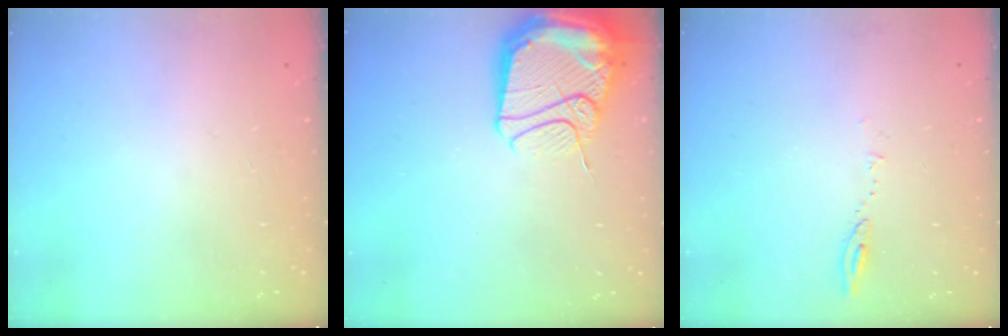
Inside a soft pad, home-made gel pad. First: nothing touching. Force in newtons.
{"total": 17.2, "press": 17.1, "slide": 1.5}
{"total": 4.5, "press": 4.4, "slide": 0.6}